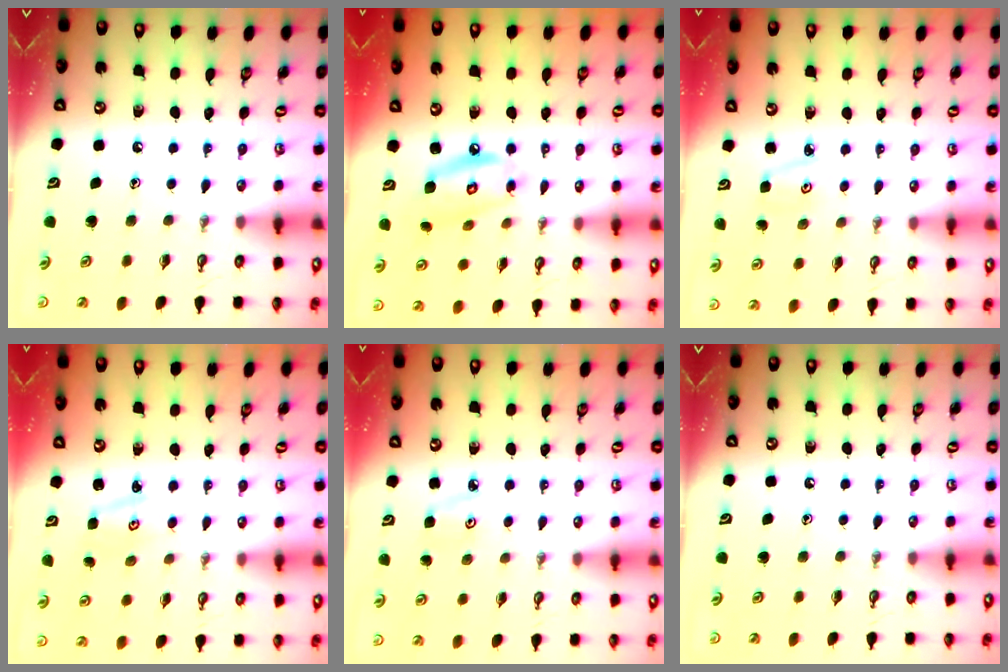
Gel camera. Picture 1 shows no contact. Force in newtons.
{"total": 9.4, "press": 9.3, "slide": 0.8}
{"total": 3.0, "press": 3.0, "slide": 0.4}
{"total": 2.3, "press": 2.3, "slide": 0.3}
{"total": 3.3, "press": 3.3, "slide": 0.4}
{"total": 0.0}